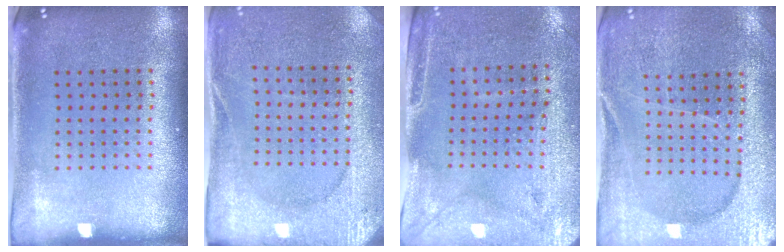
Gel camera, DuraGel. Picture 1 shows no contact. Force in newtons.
{"total": 2.6, "press": 2.5, "slide": 0.5}
{"total": 3.0, "press": 2.6, "slide": 1.5}
{"total": 3.1, "press": 3.1, "slide": 0.4}